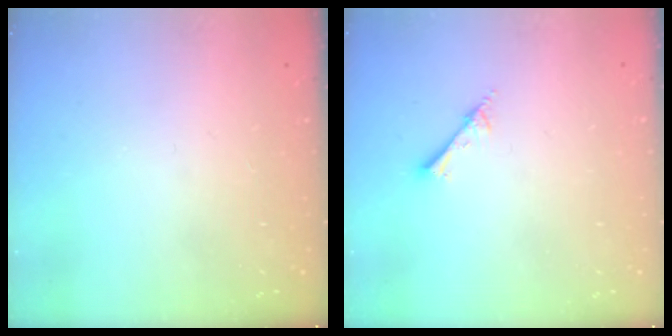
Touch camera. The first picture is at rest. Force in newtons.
{"total": 2.2, "press": 2.2, "slide": 0.3}